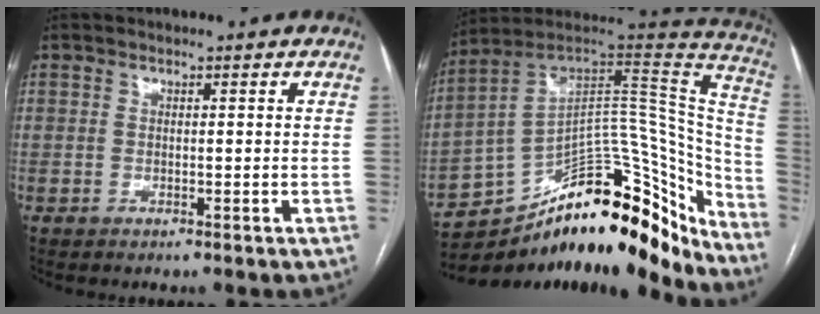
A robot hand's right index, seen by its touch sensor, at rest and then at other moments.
{"total": 28.2, "force": [-21.8, 10.1, 14.7], "torque": [-0.147, 0.070, -0.308]}